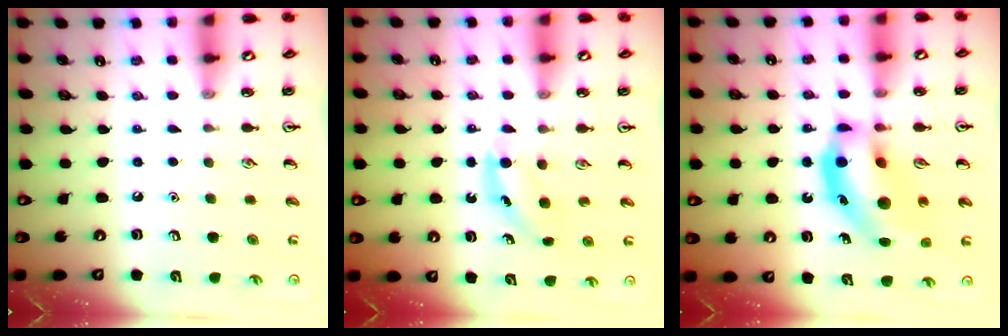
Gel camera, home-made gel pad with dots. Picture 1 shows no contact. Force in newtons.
{"total": 4.0, "press": 3.9, "slide": 0.9}
{"total": 15.3, "press": 14.7, "slide": 4.5}